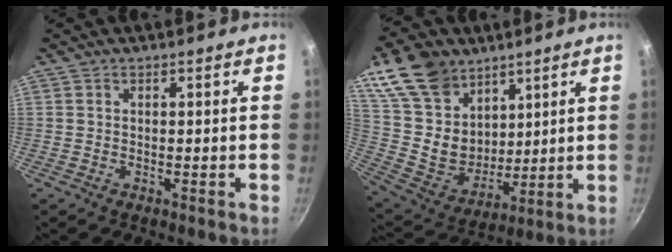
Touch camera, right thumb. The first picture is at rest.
{"total": 20.0, "force": [11.4, 13.7, 9.1], "torque": [-0.135, -0.058, 0.230]}